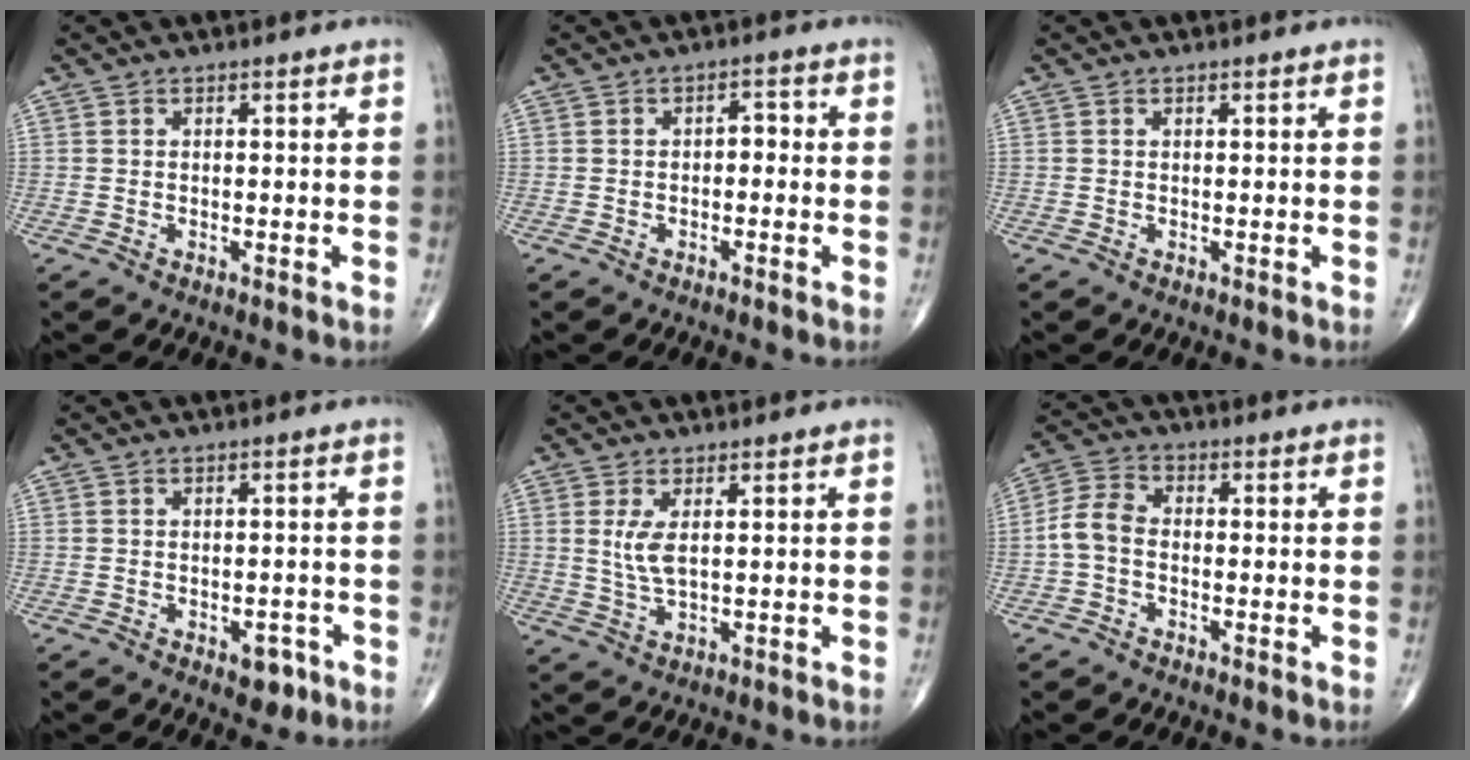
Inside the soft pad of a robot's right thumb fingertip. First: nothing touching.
{"total": 2.2, "force": [-0.4, 1.4, 1.6], "torque": [-0.015, 0.013, -0.012]}
{"total": 0.0}
{"total": 3.6, "force": [-1.8, 2.1, 2.3], "torque": [-0.011, 0.009, -0.019]}
{"total": 4.3, "force": [1.1, 1.6, 3.9], "torque": [-0.086, -0.011, 0.029]}
{"total": 5.4, "force": [-1.1, 3.6, 3.8], "torque": [-0.076, 0.018, -0.036]}